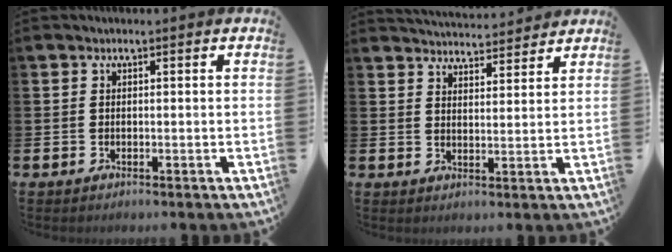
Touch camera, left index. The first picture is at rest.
{"total": 4.5, "force": [4.4, 0.4, -0.2], "torque": [-0.004, -0.031, 0.079]}